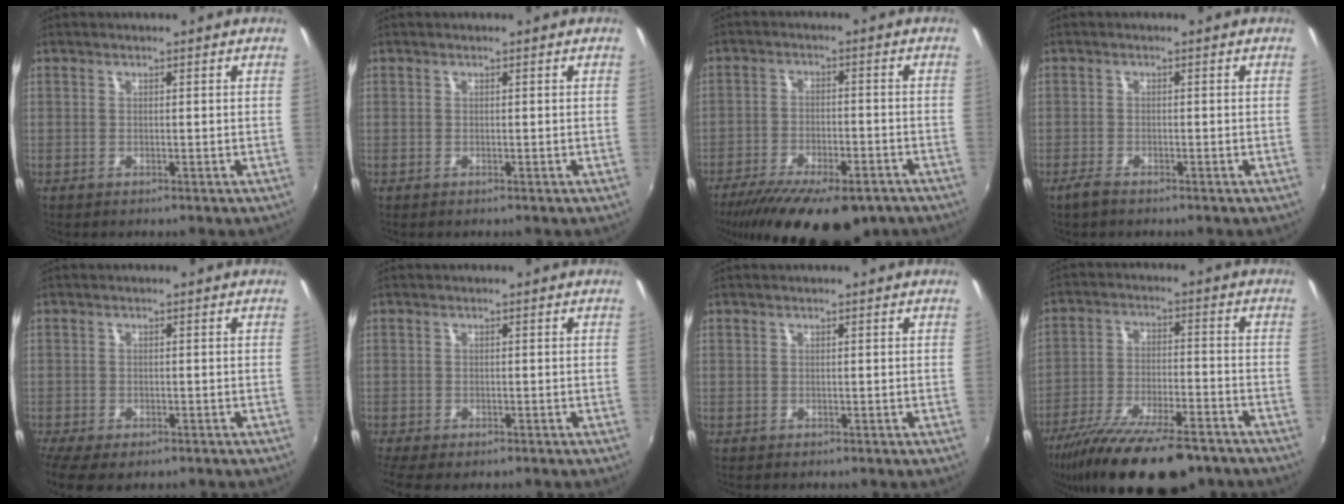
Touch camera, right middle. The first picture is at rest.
{"total": 0.0}
{"total": 20.3, "force": [-14.6, 7.4, 12.1], "torque": [-0.234, -0.047, -0.211]}
{"total": 2.3, "force": [-1.9, 0.6, 1.2], "torque": [-0.033, -0.006, -0.039]}
{"total": 7.1, "force": [-5.0, 2.7, 4.3], "torque": [-0.104, -0.038, -0.084]}
{"total": 5.3, "force": [-3.9, 1.7, 3.2], "torque": [-0.074, -0.032, -0.066]}
{"total": 0.0}
{"total": 20.2, "force": [-15.4, 5.7, 11.8], "torque": [-0.227, -0.046, -0.245]}